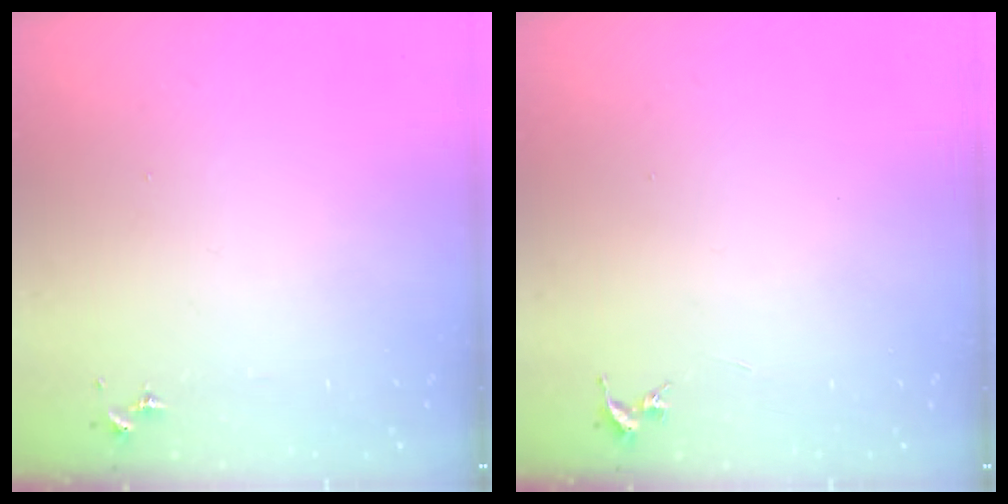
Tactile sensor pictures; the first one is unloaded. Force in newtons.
{"total": 0.0}